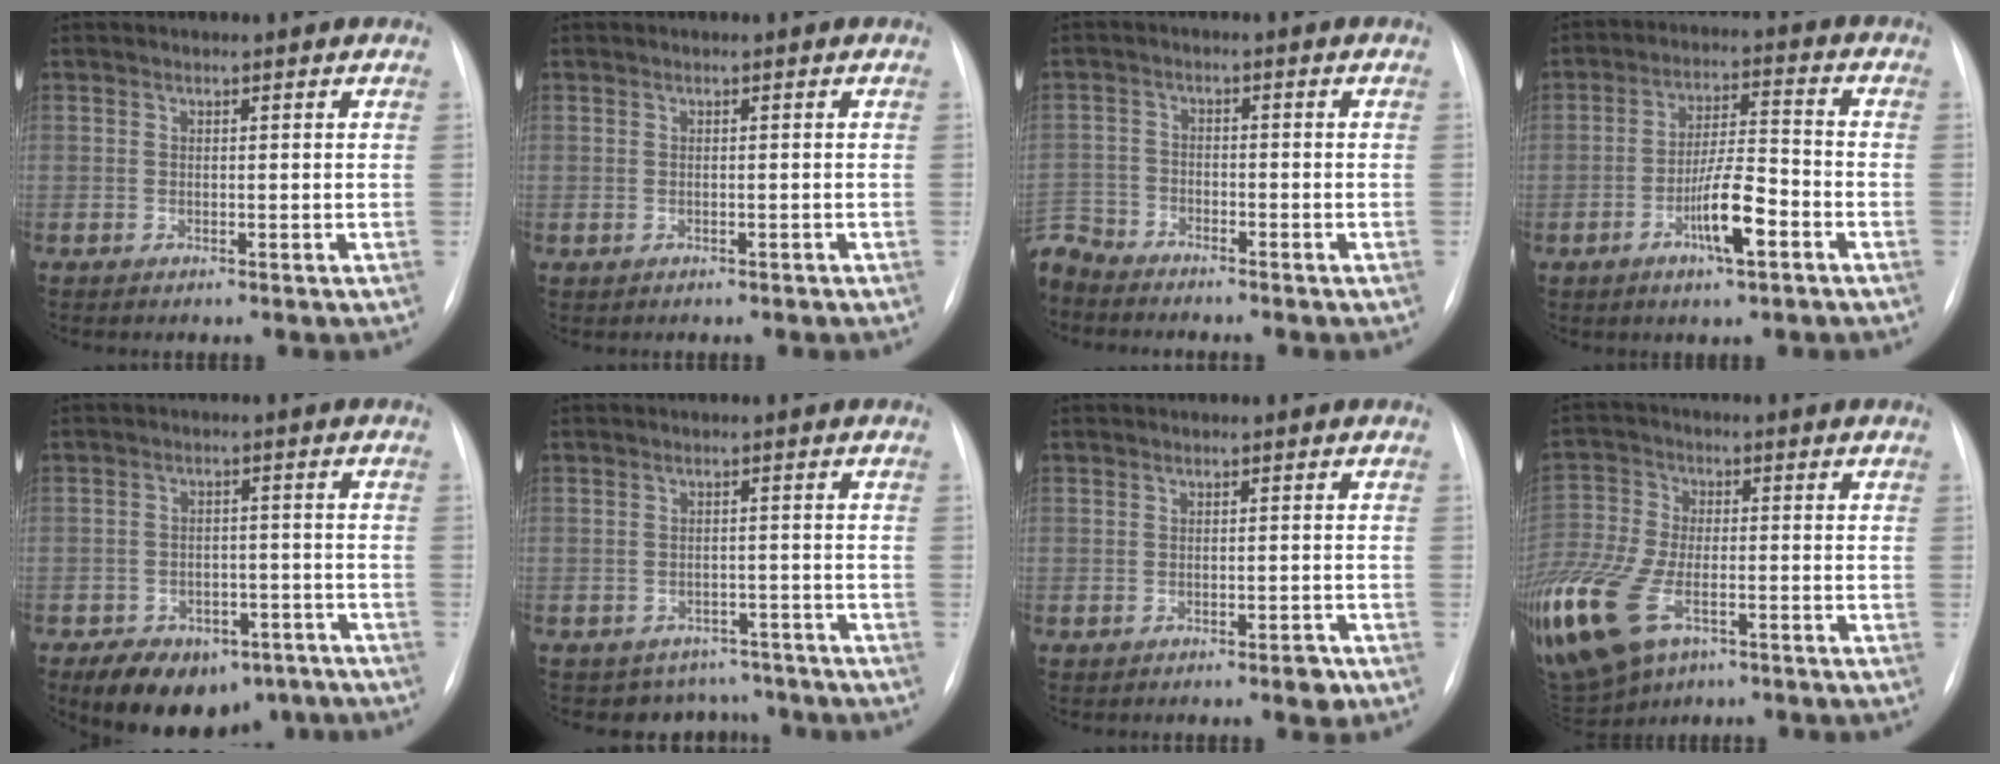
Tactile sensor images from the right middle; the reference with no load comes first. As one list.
[{"total": 0.0}, {"total": 7.3, "force": [-6.9, 2.4, 0.8], "torque": [-0.019, -0.005, -0.127]}, {"total": 7.9, "force": [-3.5, 1.4, 6.9], "torque": [-0.131, 0.004, -0.063]}, {"total": 12.0, "force": [-8.2, 7.3, 4.8], "torque": [-0.063, 0.017, -0.113]}, {"total": 6.3, "force": [-5.4, 3.3, -0.4], "torque": [0.016, 0.024, -0.064]}, {"total": 1.9, "force": [-1.2, 0.5, 1.4], "torque": [-0.015, 0.004, -0.013]}, {"total": 27.0, "force": [-12.5, 16.3, 17.5], "torque": [-0.520, -0.030, -0.227]}]